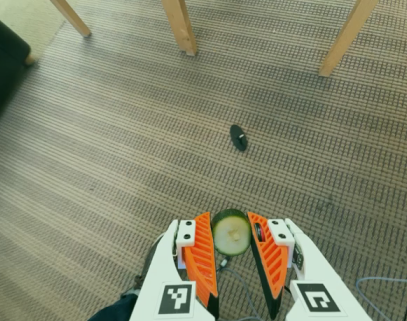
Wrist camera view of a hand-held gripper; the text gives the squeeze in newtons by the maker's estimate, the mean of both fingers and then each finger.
{"total": 8.8, "left": 8.5, "right": 9.2}